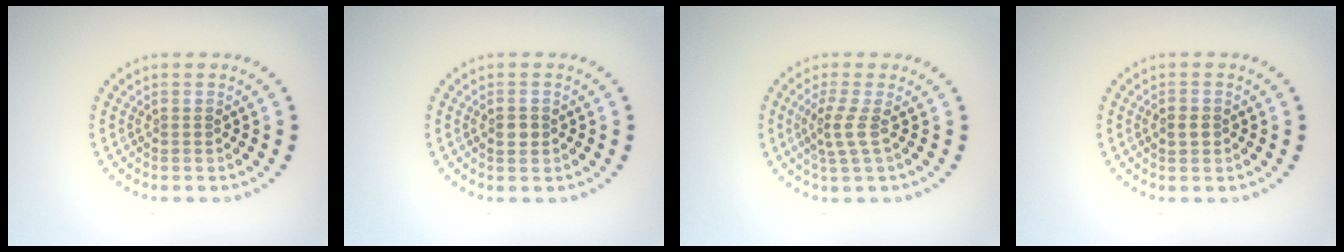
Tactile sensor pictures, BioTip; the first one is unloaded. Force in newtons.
{"total": 1.5, "press": 1.5, "slide": 0.3}
{"total": 2.2, "press": 1.6, "slide": 1.5}
{"total": 1.4, "press": 1.3, "slide": 0.2}